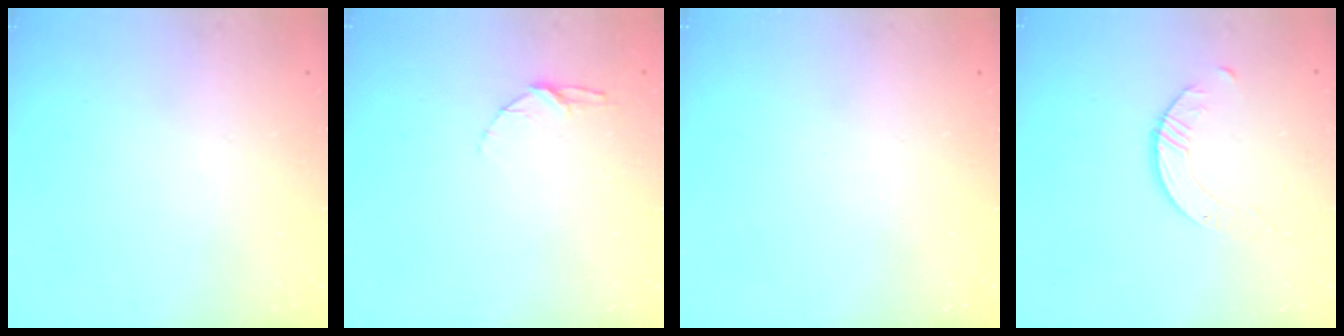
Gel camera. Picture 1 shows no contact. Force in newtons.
{"total": 5.2, "press": 5.2, "slide": 0.6}
{"total": 0.0}
{"total": 2.6, "press": 2.6, "slide": 0.3}